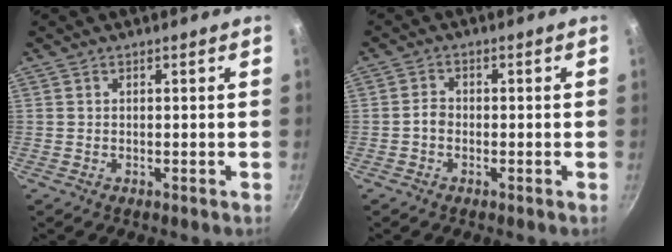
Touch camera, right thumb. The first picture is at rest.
{"total": 1.9, "force": [-0.8, 1.4, 1.1], "torque": [-0.019, 0.015, -0.019]}